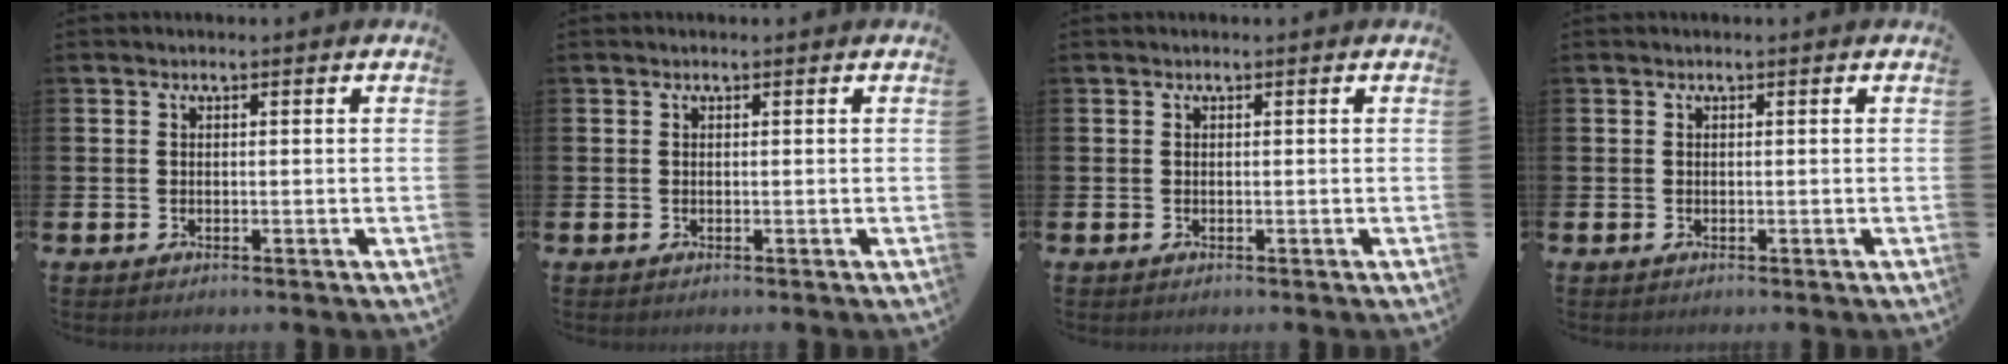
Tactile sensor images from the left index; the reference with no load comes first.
{"total": 0.0}
{"total": 0.0}
{"total": 0.0}